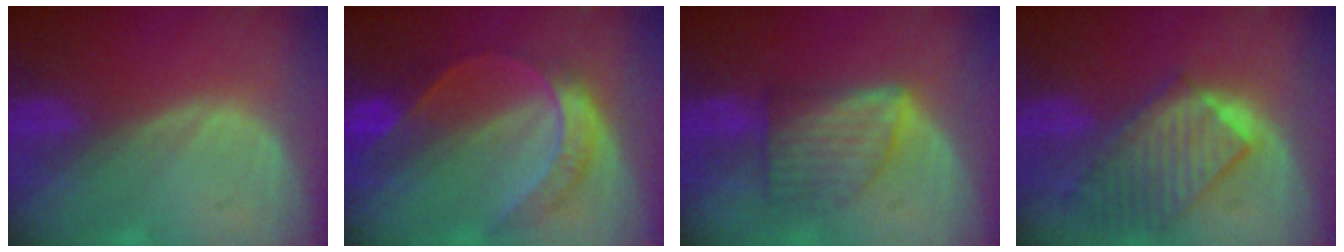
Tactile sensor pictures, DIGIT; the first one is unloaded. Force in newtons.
{"total": 7.7, "press": 6.5, "slide": 4.2}
{"total": 6.4, "press": 6.4, "slide": 0.1}
{"total": 9.8, "press": 8.6, "slide": 4.7}